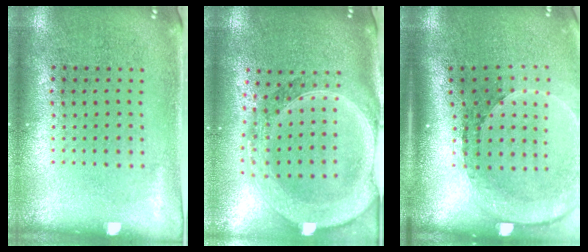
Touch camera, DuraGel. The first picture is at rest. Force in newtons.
{"total": 3.1, "press": 2.6, "slide": 1.7}
{"total": 2.7, "press": 1.8, "slide": 1.9}